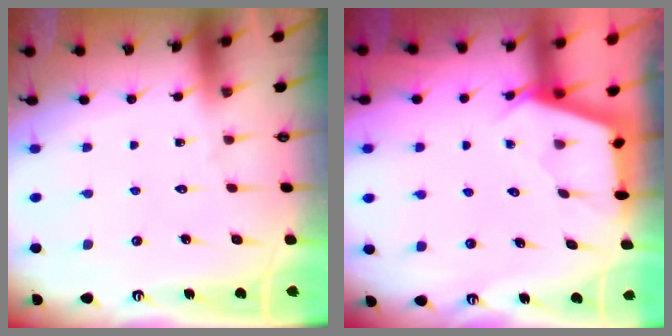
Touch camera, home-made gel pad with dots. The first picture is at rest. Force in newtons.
{"total": 2.7, "press": 2.7, "slide": 0.3}